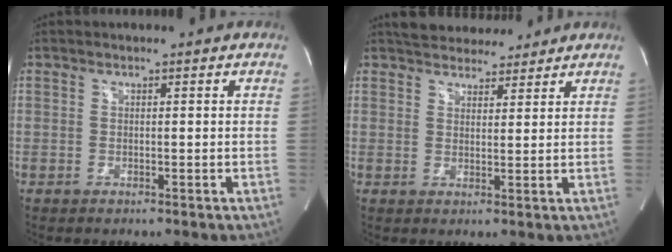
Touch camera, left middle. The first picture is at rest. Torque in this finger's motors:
{"motor_torque": [-0.16, -0.37, -0.04, 0.00]}